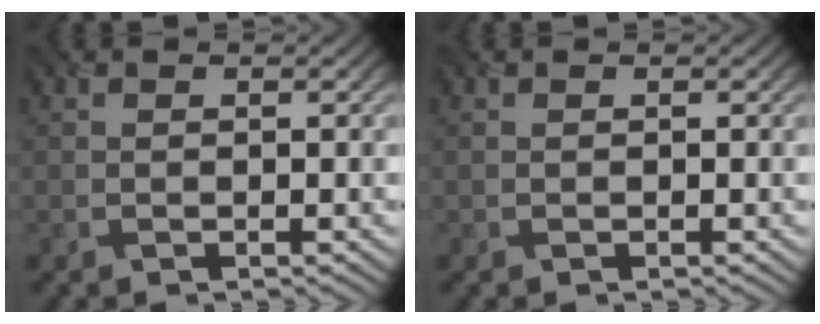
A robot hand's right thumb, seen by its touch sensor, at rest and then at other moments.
{"total": 0.0}